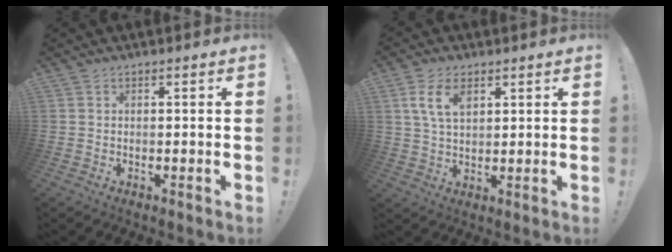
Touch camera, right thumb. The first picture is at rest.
{"total": 8.2, "force": [3.7, 4.6, 5.7], "torque": [-0.109, -0.002, 0.067]}